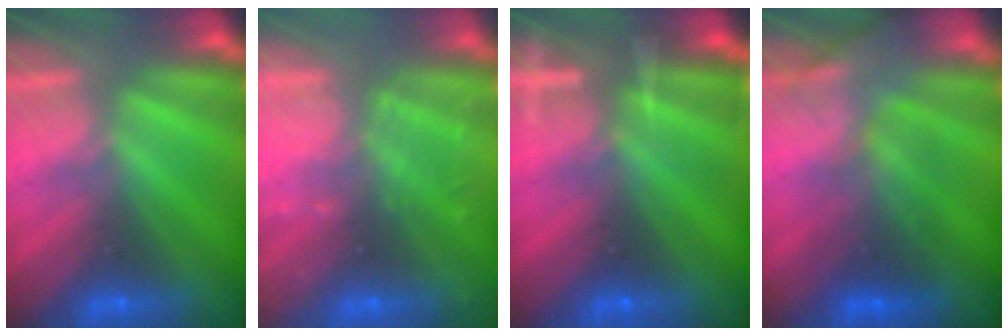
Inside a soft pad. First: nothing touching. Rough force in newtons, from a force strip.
{"total": 9.1}
{"total": 7.4}
{"total": 2.6}